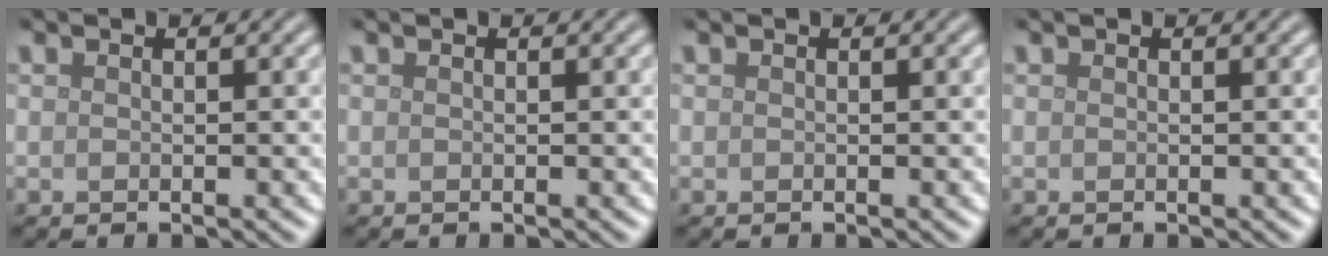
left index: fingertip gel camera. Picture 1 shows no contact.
{"total": 0.0}
{"total": 0.0}
{"total": 0.0}